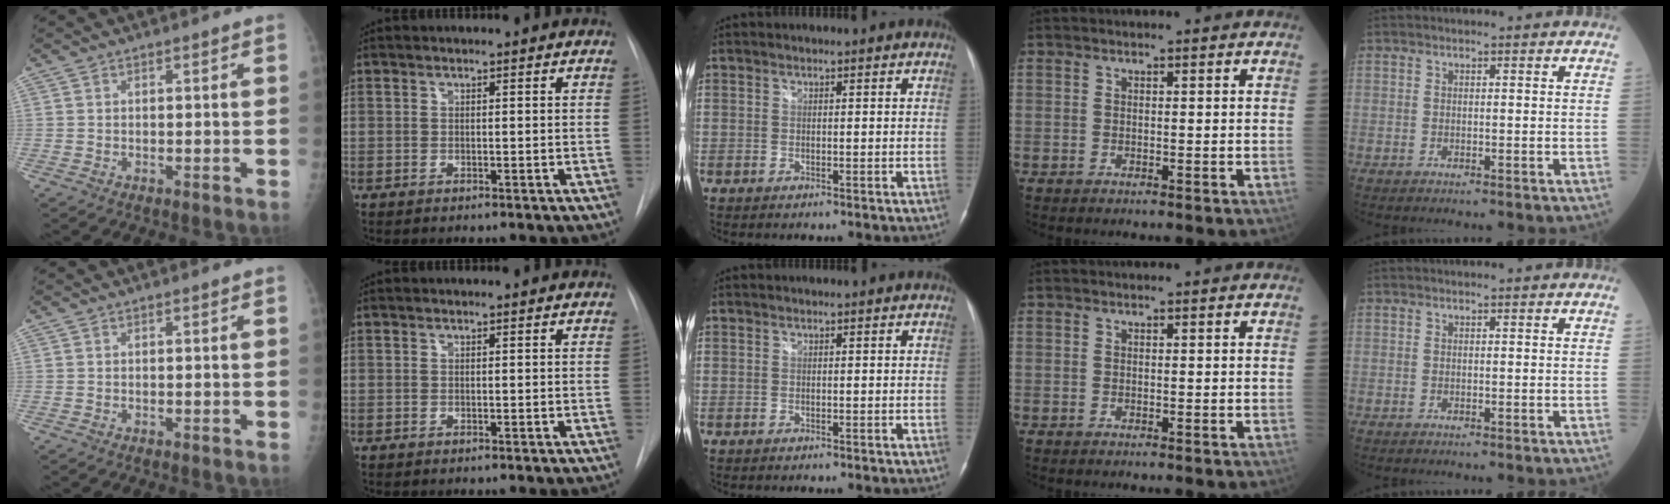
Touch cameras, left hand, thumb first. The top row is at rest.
{}